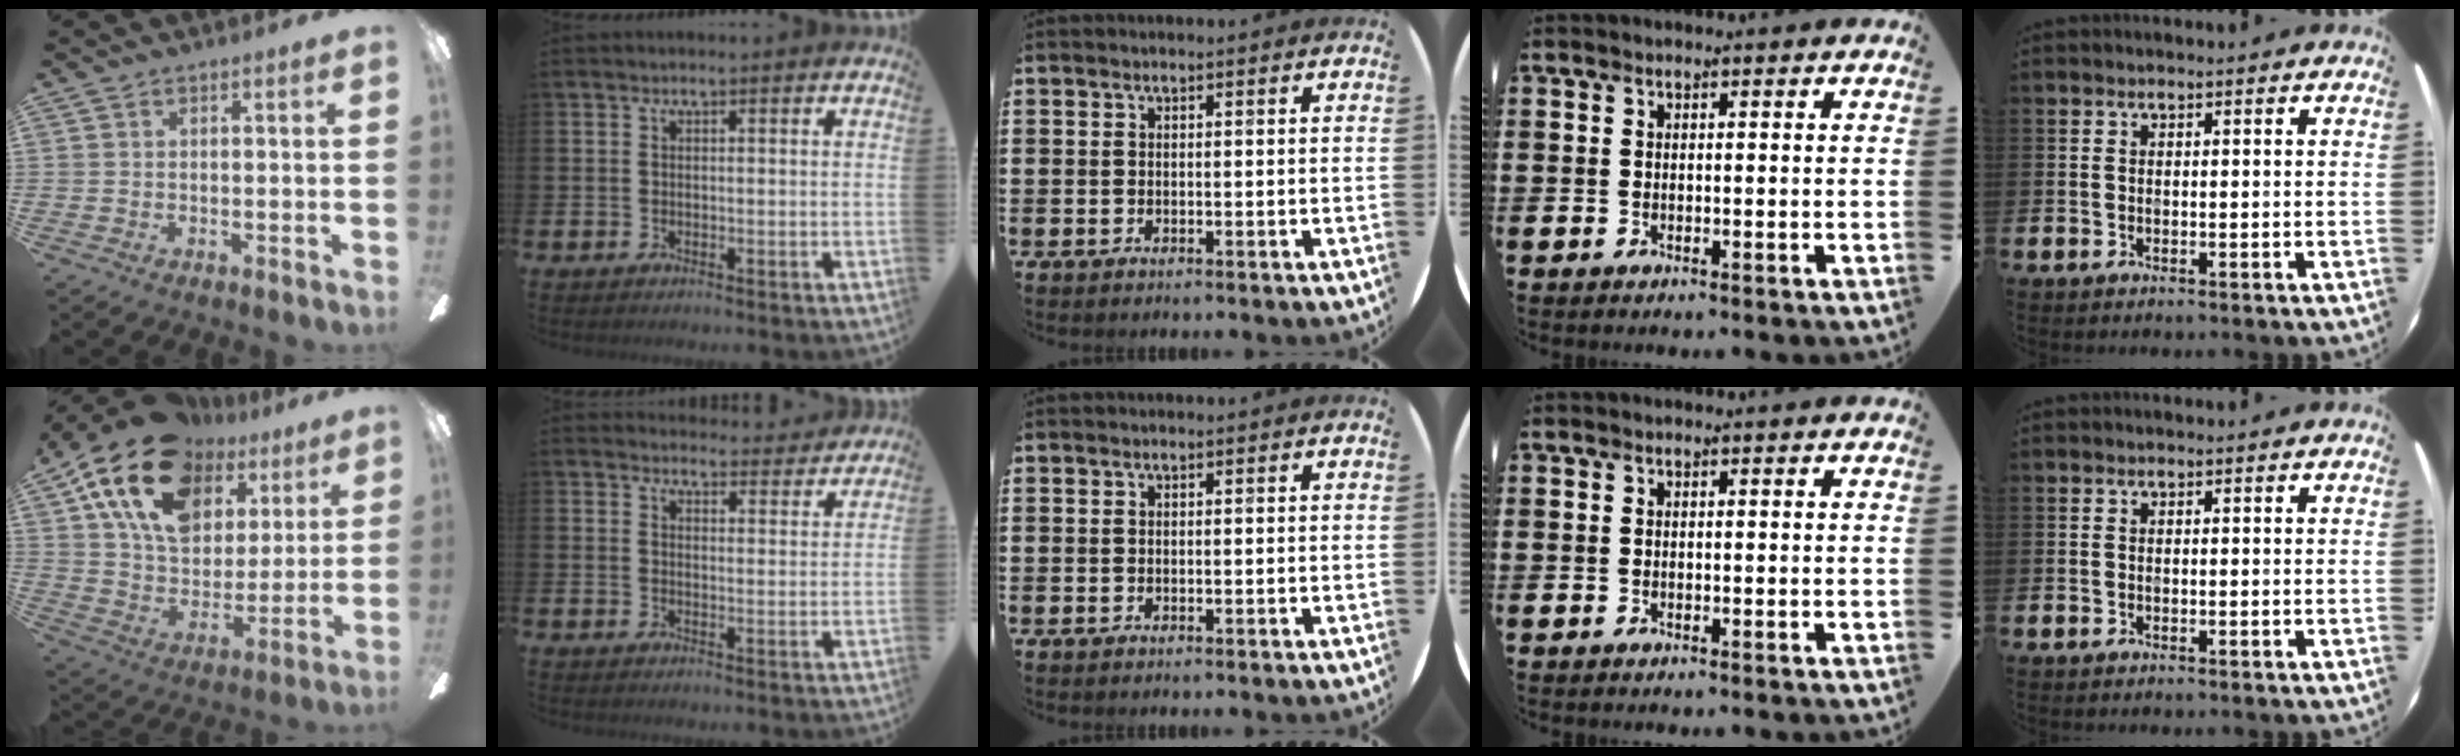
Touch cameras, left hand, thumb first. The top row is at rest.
{"thumb": {"total": 21.5, "force": [12.3, 13.5, 11.4], "torque": [-0.204, -0.046, 0.226]}, "index": {"total": 4.0, "force": [3.9, 0.6, 0.0], "torque": [-0.003, -0.029, 0.069]}}